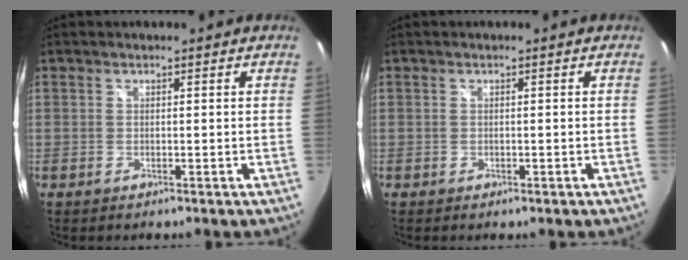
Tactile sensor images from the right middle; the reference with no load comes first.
{"total": 0.7, "force": [-0.5, 0.5, 0.3], "torque": [-0.004, -0.004, -0.008]}